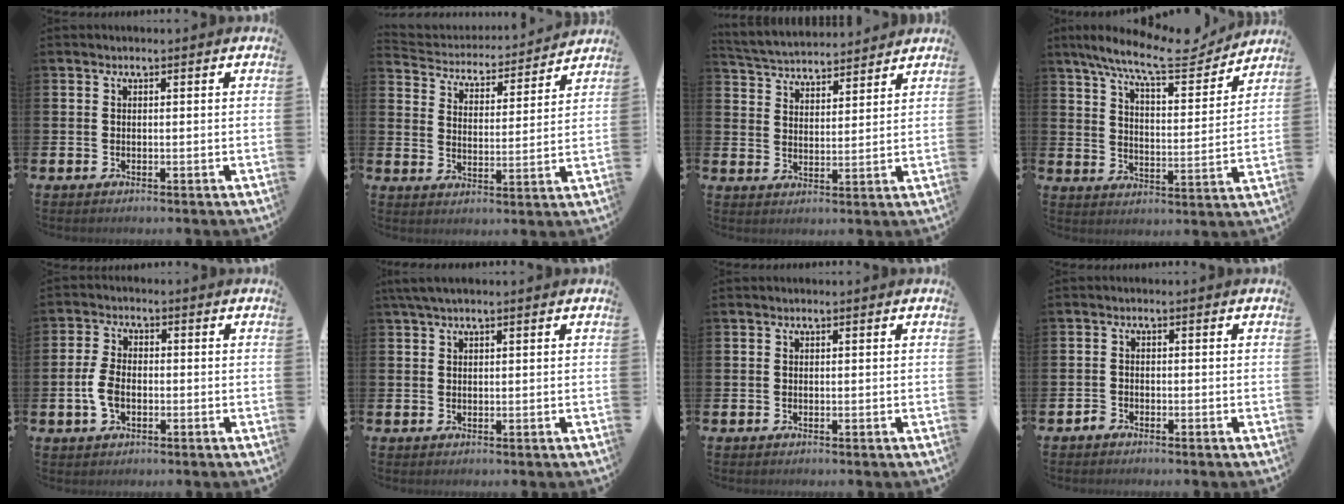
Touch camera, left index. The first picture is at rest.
{"total": 4.4, "force": [4.2, 1.3, 0.1], "torque": [-0.030, -0.042, 0.065]}
{"total": 4.5, "force": [4.4, 0.8, 0.0], "torque": [-0.026, -0.031, 0.077]}
{"total": 11.1, "force": [9.5, 2.4, 5.2], "torque": [-0.122, -0.048, 0.164]}
{"total": 4.3, "force": [-0.7, 2.6, 3.4], "torque": [-0.067, -0.001, -0.017]}
{"total": 2.0, "force": [1.5, 0.4, 1.4], "torque": [-0.031, 0.005, 0.026]}
{"total": 0.0}
{"total": 1.2, "force": [-1.1, 0.5, -0.1], "torque": [-0.007, 0.005, -0.024]}